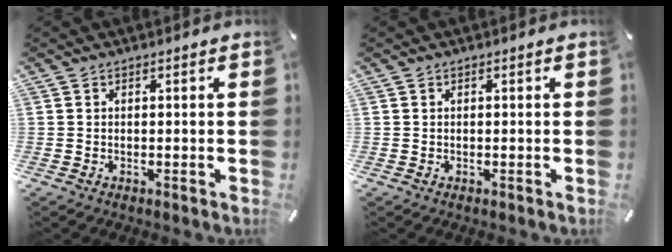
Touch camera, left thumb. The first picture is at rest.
{"total": 0.0}